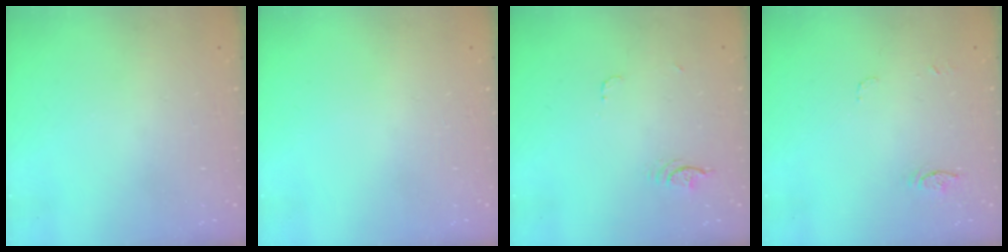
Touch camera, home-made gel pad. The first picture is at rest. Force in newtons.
{"total": 0.0}
{"total": 3.8, "press": 3.5, "slide": 1.6}
{"total": 5.5, "press": 5.4, "slide": 0.4}